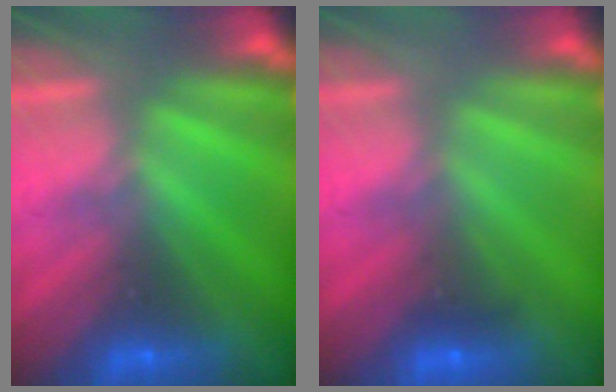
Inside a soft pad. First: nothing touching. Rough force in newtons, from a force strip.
{"total": 1.8}